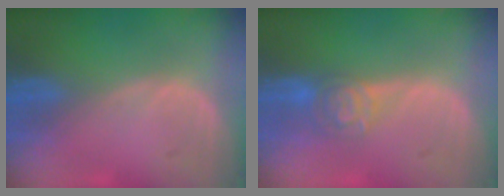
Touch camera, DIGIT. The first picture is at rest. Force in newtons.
{"total": 4.8, "press": 4.2, "slide": 2.3}